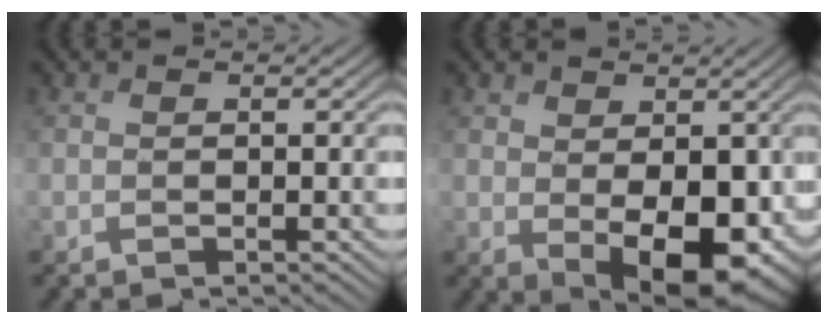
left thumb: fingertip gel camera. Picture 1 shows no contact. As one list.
[{"total": 9.6, "force": [-0.8, 5.9, 7.6], "torque": [-0.120, -0.032, 0.001]}]